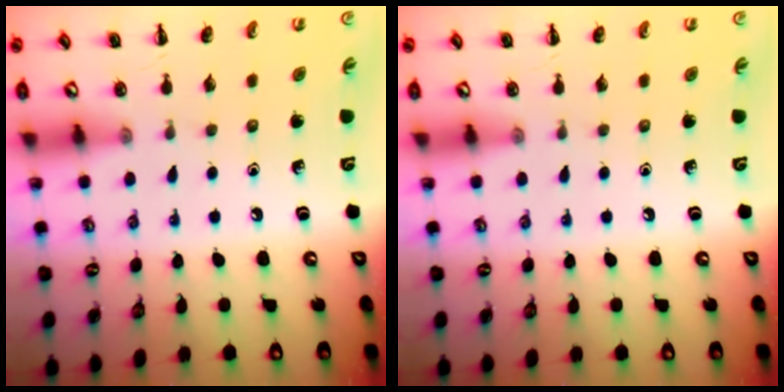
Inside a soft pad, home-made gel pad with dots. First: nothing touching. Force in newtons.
{"total": 0.0}